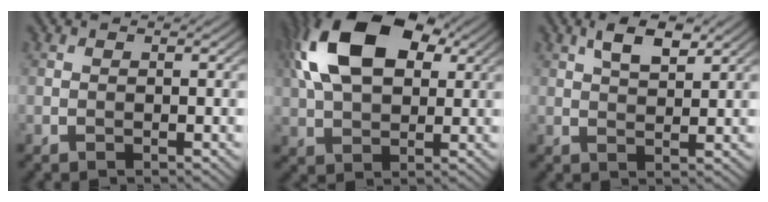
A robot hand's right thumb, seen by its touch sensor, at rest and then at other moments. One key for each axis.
{"total": 15.1, "fx": 4.9, "fy": 8.9, "fz": 11.2, "tx": -0.240, "ty": 0.031, "tz": 0.085}
{"total": 4.7, "fx": 2.5, "fy": 1.9, "fz": 3.4, "tx": -0.071, "ty": 0.006, "tz": 0.047}